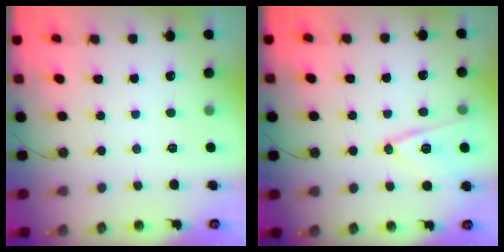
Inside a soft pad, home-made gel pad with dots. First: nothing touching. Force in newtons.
{"total": 12.9, "press": 12.6, "slide": 2.8}